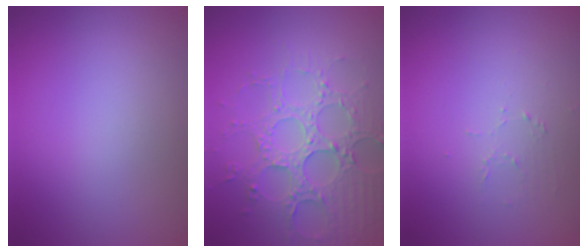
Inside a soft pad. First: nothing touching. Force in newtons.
{"total": 4.7, "press": 4.6, "slide": 1.0}
{"total": 0.7, "press": 0.4, "slide": 0.6}